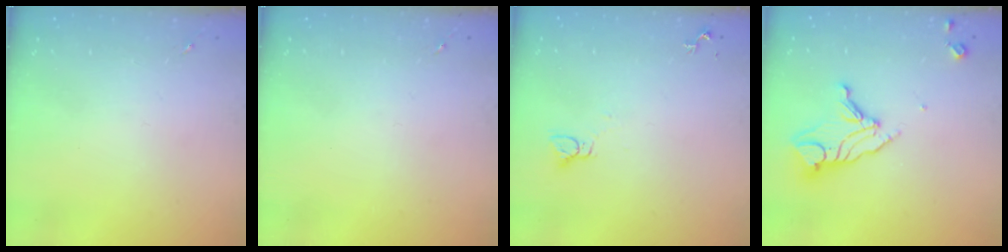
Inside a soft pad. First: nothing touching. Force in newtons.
{"total": 0.0}
{"total": 2.2, "press": 2.2, "slide": 0.1}
{"total": 12.2, "press": 12.1, "slide": 1.2}